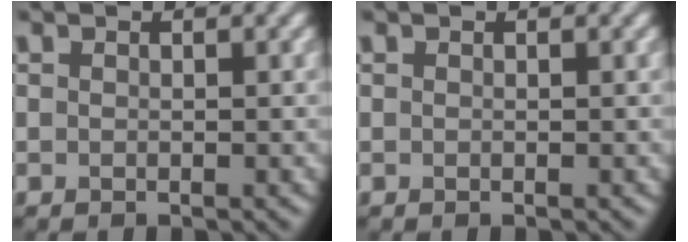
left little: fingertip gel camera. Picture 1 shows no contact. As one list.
[{"total": 0.0}]